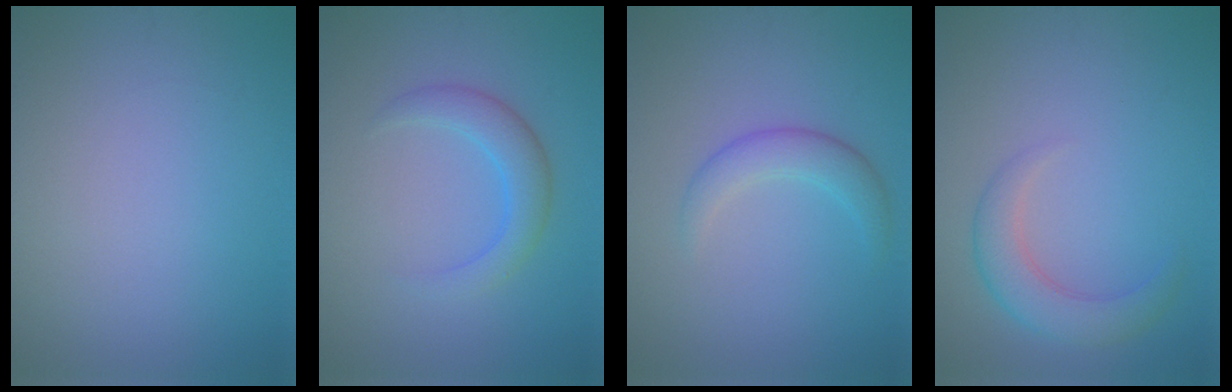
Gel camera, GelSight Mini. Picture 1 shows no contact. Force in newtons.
{"total": 3.0, "press": 3.0, "slide": 0.1}
{"total": 2.5, "press": 2.5, "slide": 0.1}
{"total": 3.3, "press": 3.3, "slide": 0.2}